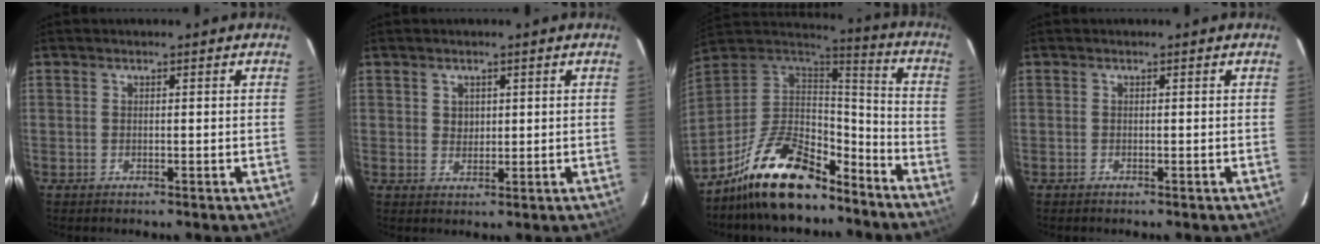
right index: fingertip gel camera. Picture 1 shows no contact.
{"total": 2.2, "force": [0.9, 1.9, 0.7], "torque": [-0.005, 0.004, 0.017]}
{"total": 20.8, "force": [-15.0, 8.2, 11.8], "torque": [-0.237, 0.008, -0.253]}
{"total": 0.0}